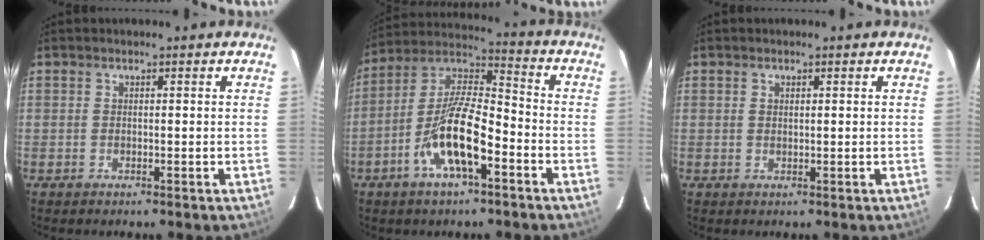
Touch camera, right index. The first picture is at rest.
{"total": 13.8, "force": [-6.2, 4.1, 11.6], "torque": [-0.235, -0.001, -0.119]}
{"total": 0.7, "force": [0.3, 0.4, 0.5], "torque": [-0.008, 0.003, 0.006]}